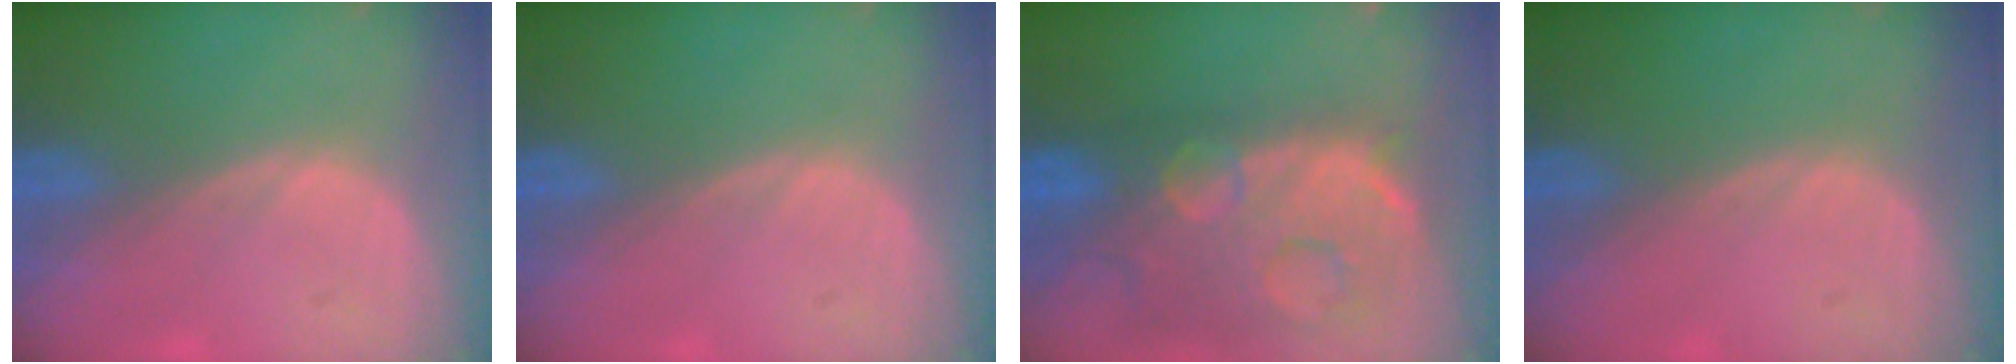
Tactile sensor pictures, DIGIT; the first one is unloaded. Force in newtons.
{"total": 0.0}
{"total": 14.5, "press": 11.7, "slide": 8.4}
{"total": 0.0}